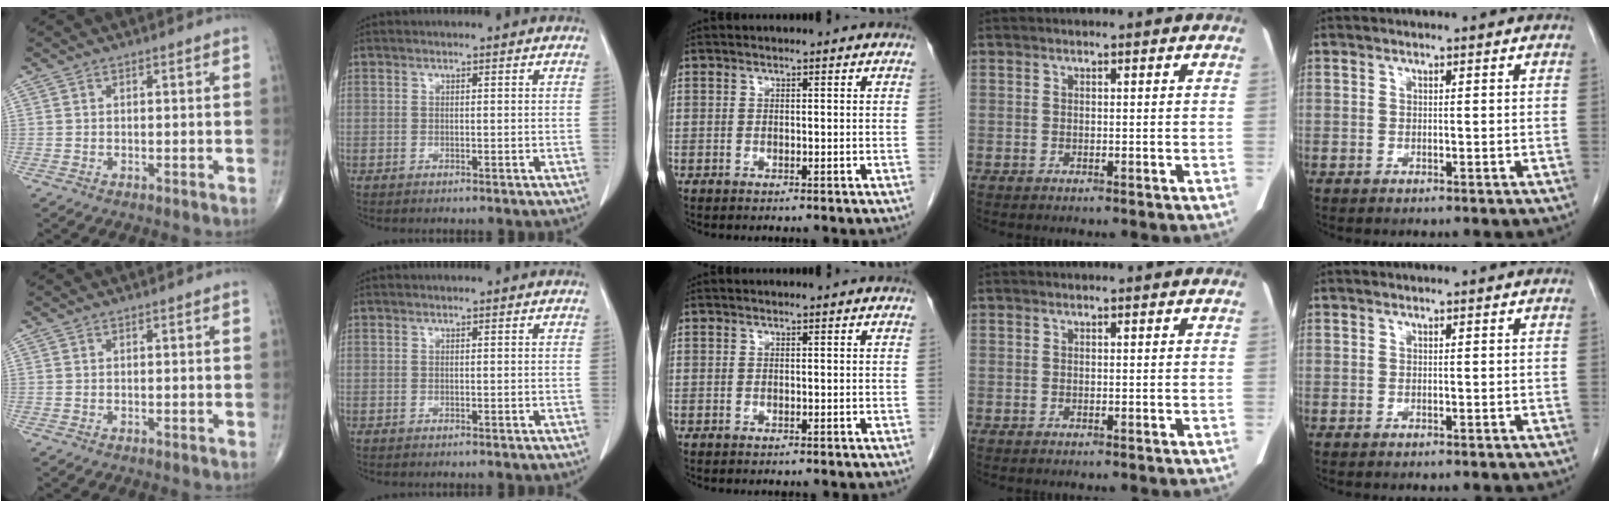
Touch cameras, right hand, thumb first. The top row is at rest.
{}